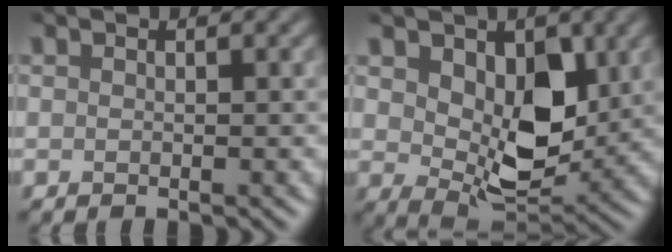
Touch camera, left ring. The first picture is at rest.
{"total": 6.3, "force": [1.7, 4.0, 4.6], "torque": [-0.080, -0.020, 0.027]}